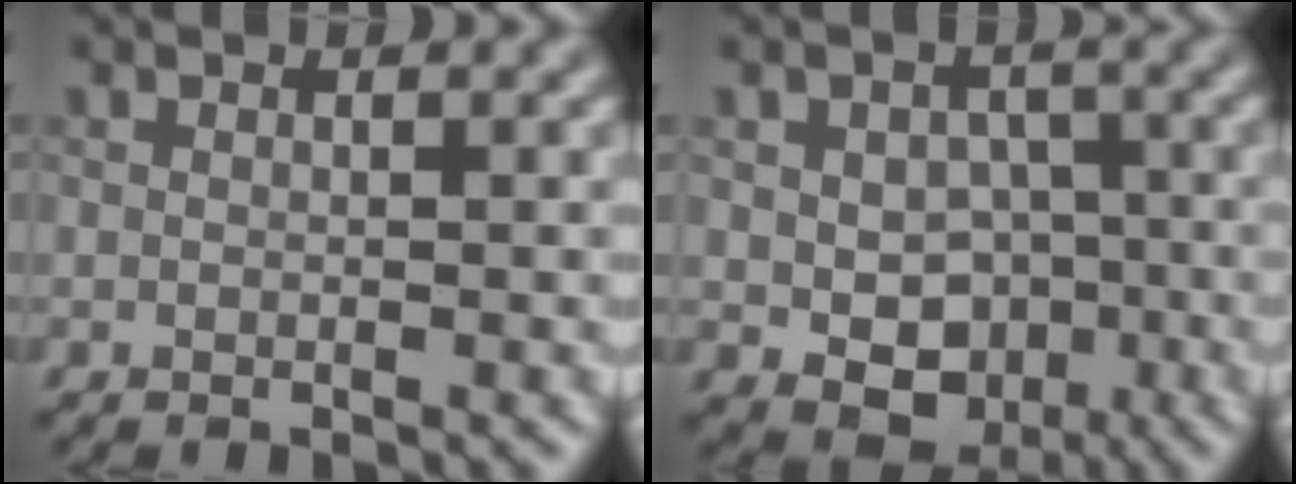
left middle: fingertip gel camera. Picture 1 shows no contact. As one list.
[{"total": 5.9, "force": [-1.4, 4.7, 3.3], "torque": [-0.031, -0.005, -0.030]}]